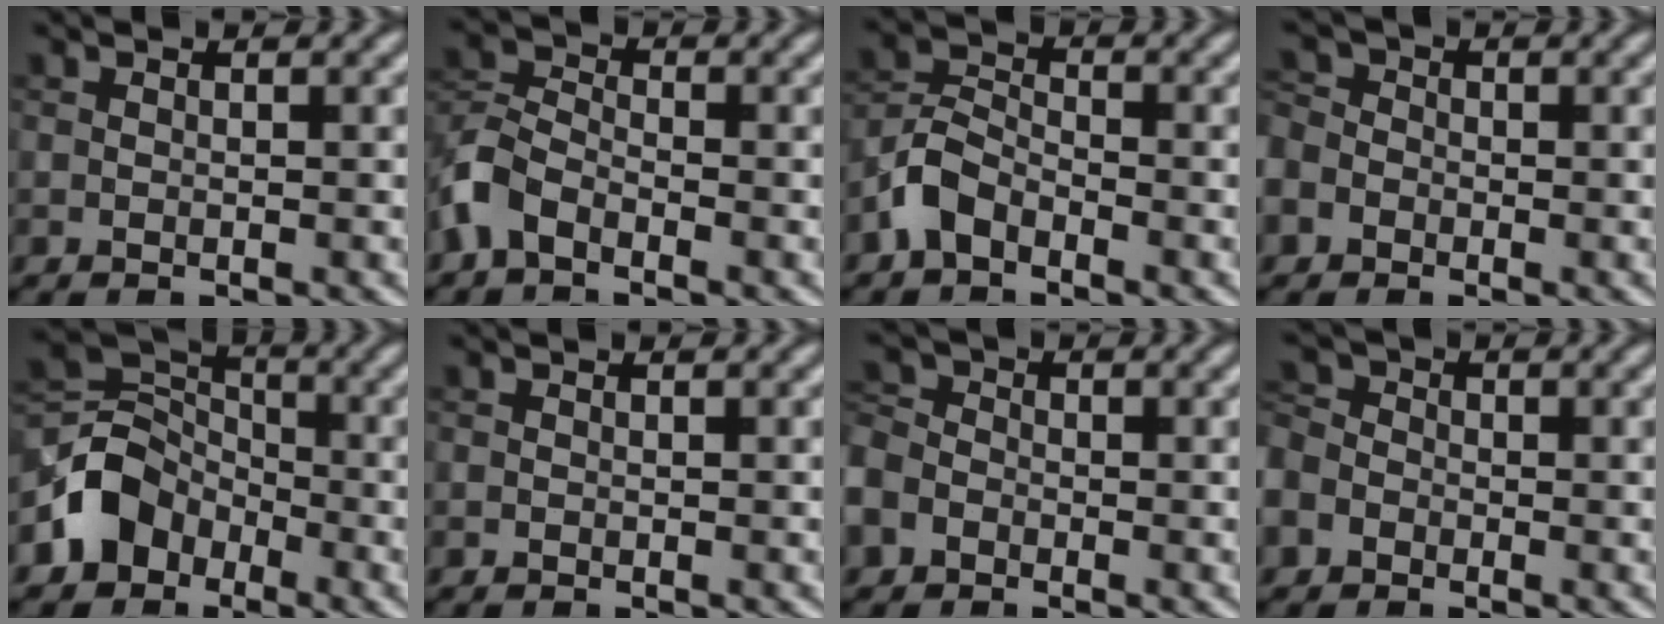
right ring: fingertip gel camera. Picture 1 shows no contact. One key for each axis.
{"total": 4.1, "fx": -2.3, "fy": 2.3, "fz": 2.5, "tx": -0.060, "ty": 0.004, "tz": -0.060}
{"total": 3.4, "fx": -2.2, "fy": 1.9, "fz": 1.7, "tx": -0.036, "ty": 0.008, "tz": -0.058}
{"total": 4.3, "fx": -1.8, "fy": 3.6, "fz": 1.5, "tx": -0.028, "ty": 0.005, "tz": -0.050}
{"total": 4.7, "fx": -2.4, "fy": 3.8, "fz": 1.3, "tx": -0.009, "ty": 0.007, "tz": -0.057}
{"total": 0.0}
{"total": 5.0, "fx": -2.4, "fy": 3.8, "fz": 2.0, "tx": -0.042, "ty": -0.005, "tz": -0.053}
{"total": 5.3, "fx": -2.4, "fy": 4.2, "fz": 2.0, "tx": -0.040, "ty": 0.001, "tz": -0.056}